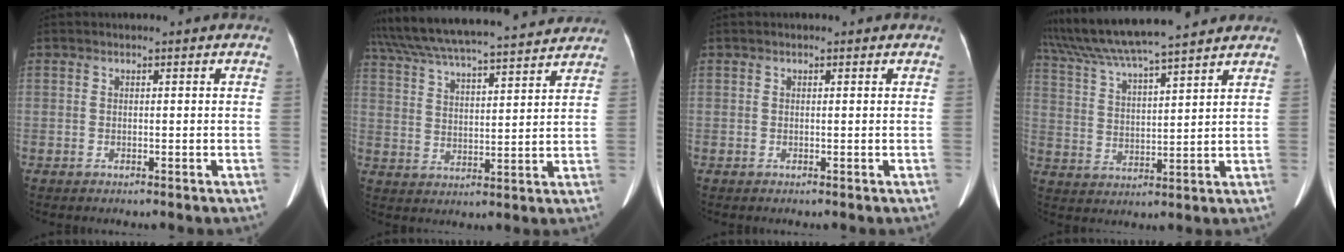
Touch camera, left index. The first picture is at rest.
{"total": 22.9, "force": [20.7, 2.4, 9.5], "torque": [-0.170, 0.023, 0.305]}
{"total": 0.6, "force": [0.5, 0.0, 0.3], "torque": [-0.006, 0.000, 0.004]}
{"total": 17.1, "force": [15.0, 0.7, 8.2], "torque": [-0.149, 0.029, 0.250]}